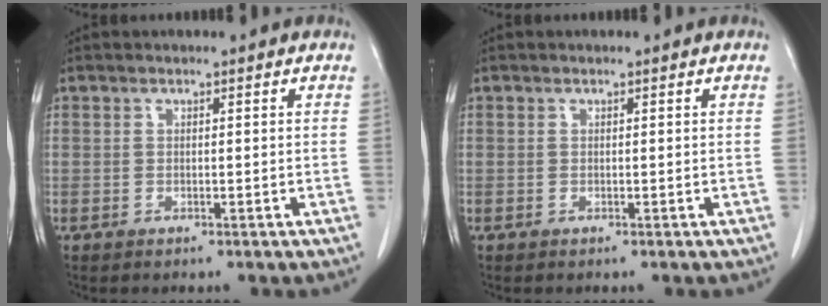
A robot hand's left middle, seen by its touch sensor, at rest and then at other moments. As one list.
[{"total": 0.0}]